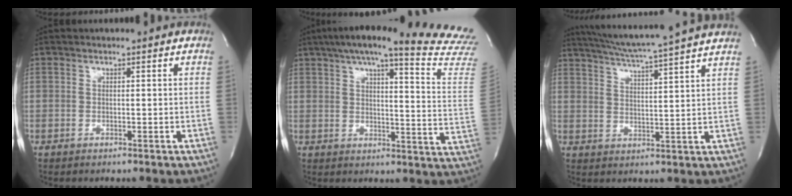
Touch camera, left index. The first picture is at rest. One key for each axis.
{"total": 27.5, "fx": 24.1, "fy": 0.9, "fz": 13.3, "tx": -0.172, "ty": -0.077, "tz": 0.278}
{"total": 15.9, "fx": 14.1, "fy": -1.6, "fz": 7.2, "tx": -0.131, "ty": -0.012, "tz": 0.192}